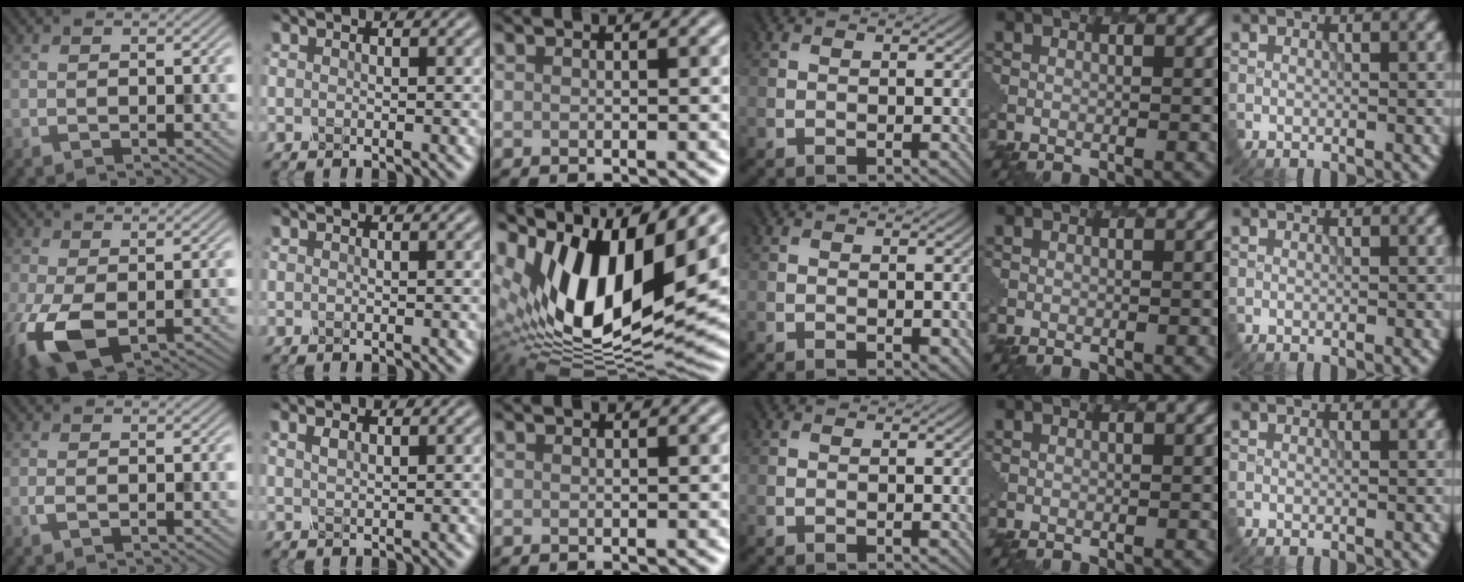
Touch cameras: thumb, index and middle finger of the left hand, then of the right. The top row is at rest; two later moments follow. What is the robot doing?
{"motion": "dispense", "object": "pipette"}